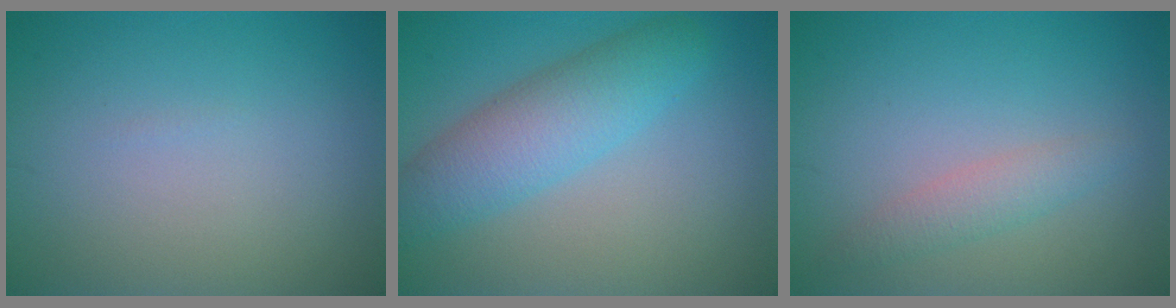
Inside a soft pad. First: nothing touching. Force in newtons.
{"total": 5.9, "press": 5.9, "slide": 0.0}
{"total": 2.0, "press": 2.0, "slide": 0.1}